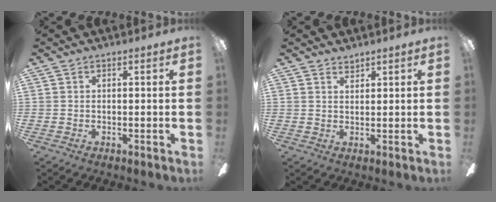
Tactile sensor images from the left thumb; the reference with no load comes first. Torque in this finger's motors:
{"motor_torque": [-0.06, -0.38, -0.52, 0.14, -0.02]}